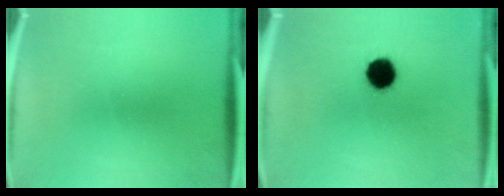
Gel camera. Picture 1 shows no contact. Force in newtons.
{"total": 8.7}